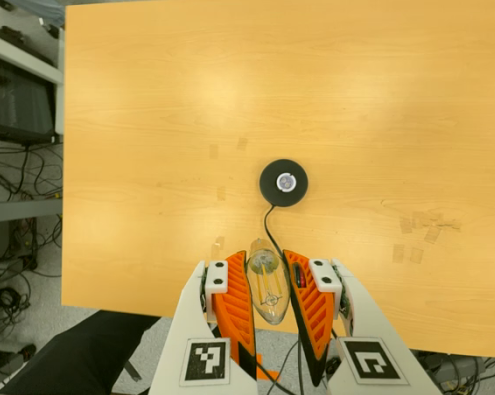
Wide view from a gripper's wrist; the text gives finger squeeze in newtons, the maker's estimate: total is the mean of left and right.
{"total": 19.1, "left": 20.6, "right": 17.7}